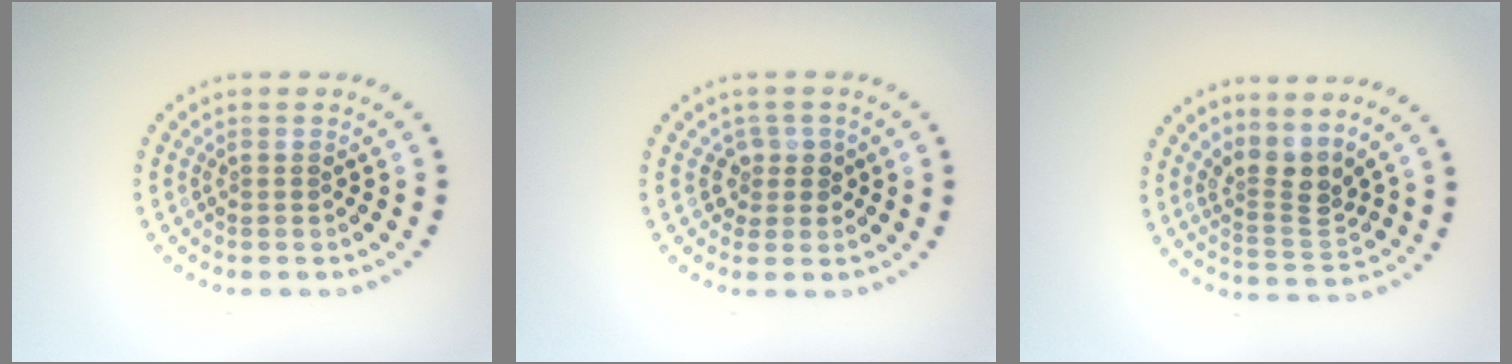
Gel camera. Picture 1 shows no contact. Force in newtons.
{"total": 1.8, "press": 1.4, "slide": 1.1}
{"total": 3.3, "press": 2.4, "slide": 2.2}